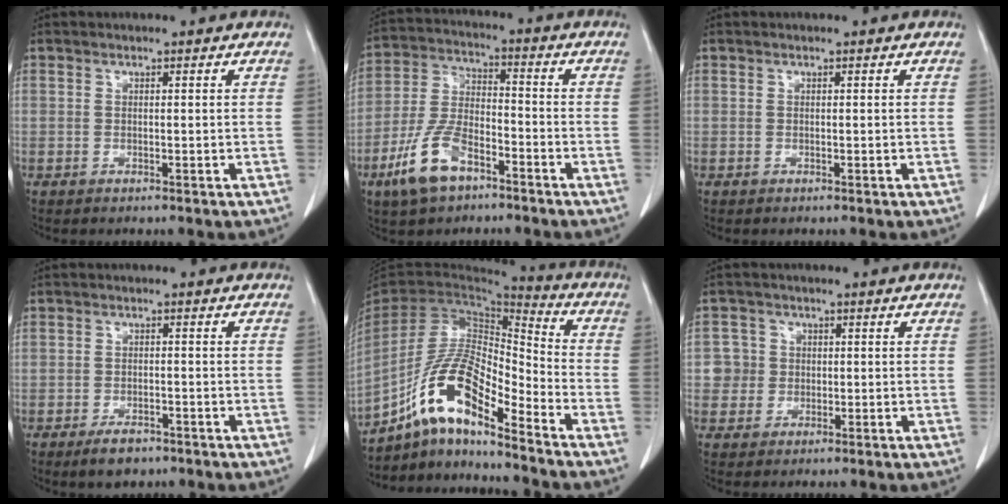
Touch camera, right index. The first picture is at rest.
{"total": 10.6, "force": [-6.2, 4.7, 7.2], "torque": [-0.167, 0.001, -0.120]}
{"total": 0.0}
{"total": 3.7, "force": [-2.6, 1.8, 1.9], "torque": [-0.035, -0.001, -0.036]}
{"total": 14.2, "force": [-9.3, 3.1, 10.3], "torque": [-0.207, 0.017, -0.170]}
{"total": 3.8, "force": [-0.2, 3.8, 0.1], "torque": [0.009, 0.011, -0.003]}